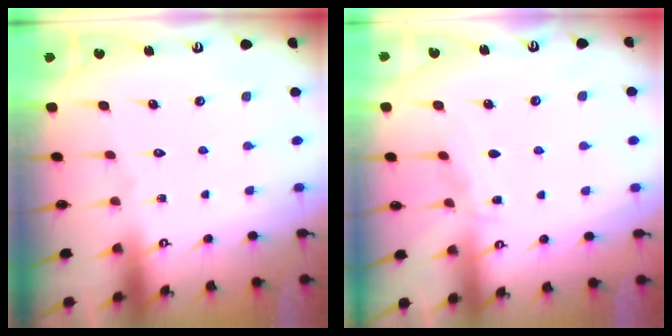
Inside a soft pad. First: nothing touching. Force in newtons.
{"total": 5.0, "press": 5.0, "slide": 0.5}